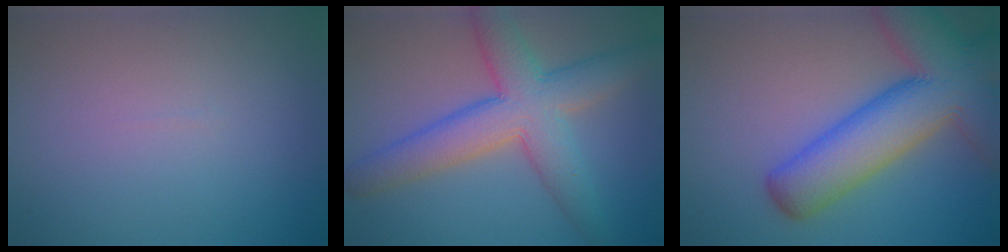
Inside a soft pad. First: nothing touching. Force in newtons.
{"total": 7.6, "press": 7.6, "slide": 0.3}
{"total": 11.7, "press": 11.7, "slide": 0.6}